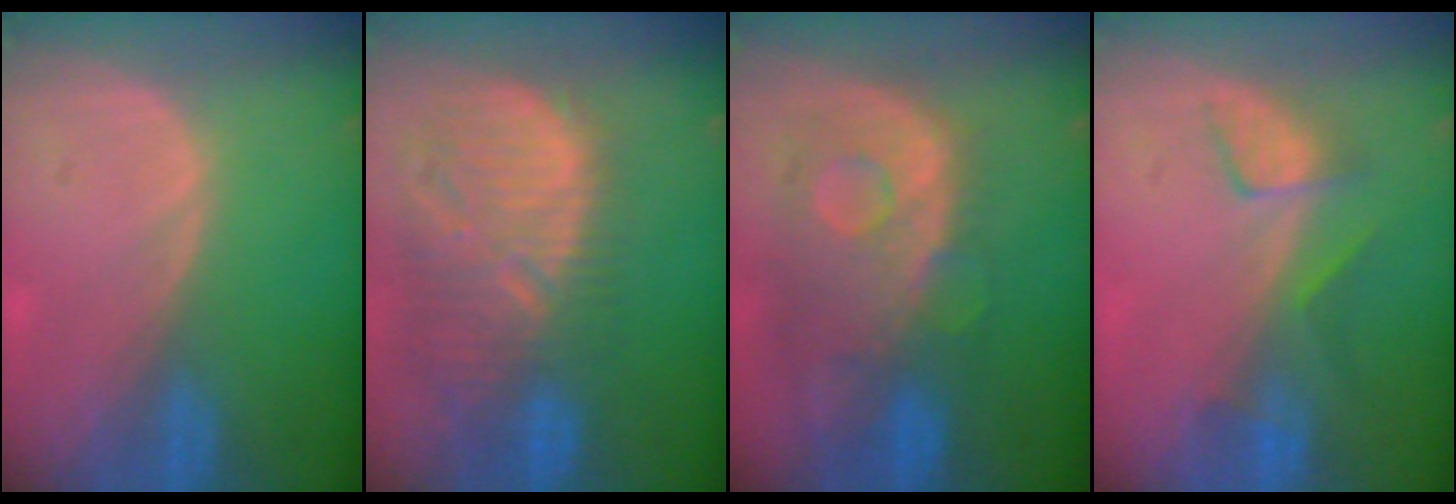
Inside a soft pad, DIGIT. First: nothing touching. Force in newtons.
{"total": 12.8, "press": 11.3, "slide": 6.2}
{"total": 11.2, "press": 9.7, "slide": 5.5}
{"total": 4.2, "press": 4.1, "slide": 1.3}